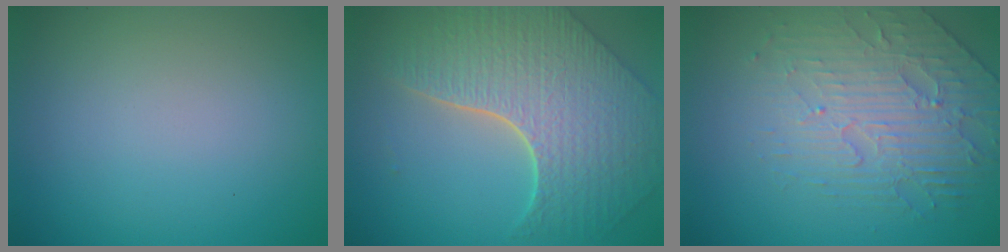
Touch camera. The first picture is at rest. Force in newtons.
{"total": 8.4, "press": 6.0, "slide": 5.8}
{"total": 4.2, "press": 3.8, "slide": 1.7}